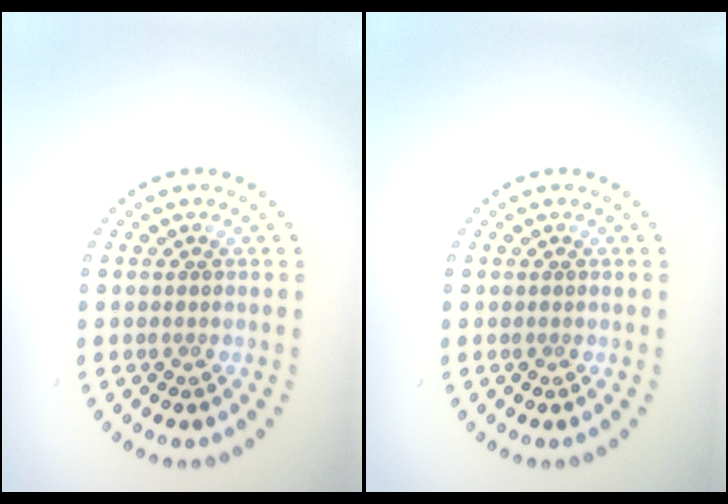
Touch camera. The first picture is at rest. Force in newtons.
{"total": 0.0}